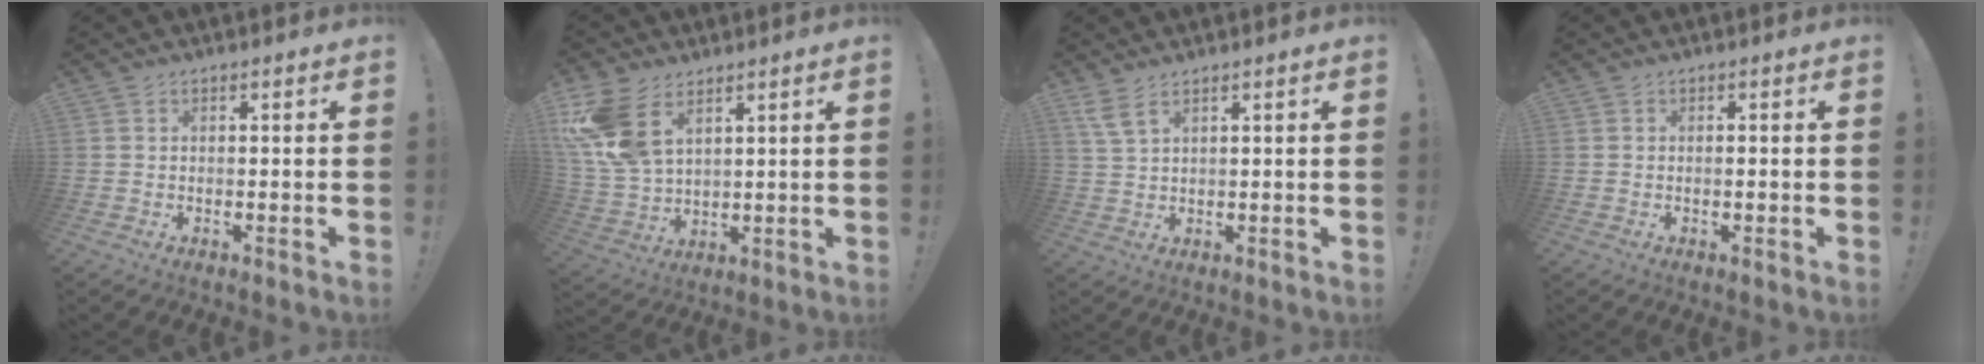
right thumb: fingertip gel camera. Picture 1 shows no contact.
{"total": 12.3, "force": [6.4, 7.0, 7.8], "torque": [-0.163, -0.029, 0.127]}
{"total": 4.3, "force": [2.9, 1.1, 3.0], "torque": [-0.069, -0.006, 0.056]}
{"total": 0.7, "force": [-0.3, 0.1, 0.6], "torque": [-0.008, -0.002, -0.006]}